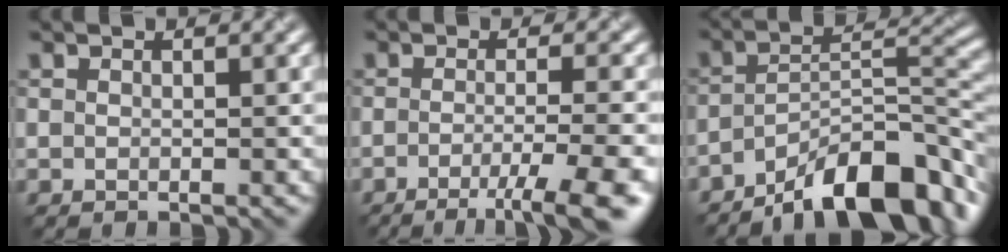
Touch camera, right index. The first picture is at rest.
{"total": 6.5, "force": [-3.3, 1.2, 5.5], "torque": [-0.072, -0.005, -0.054]}
{"total": 10.9, "force": [-7.3, 3.2, 7.4], "torque": [-0.106, 0.014, -0.132]}